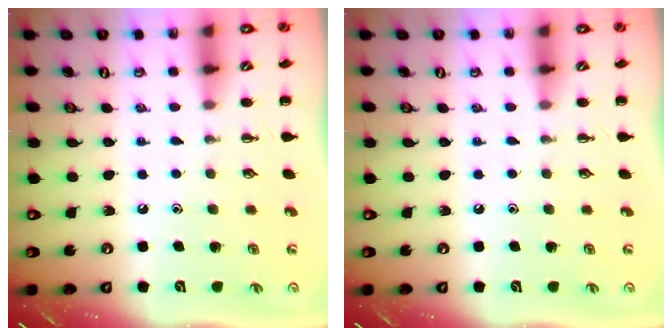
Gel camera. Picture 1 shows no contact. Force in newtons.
{"total": 0.0}